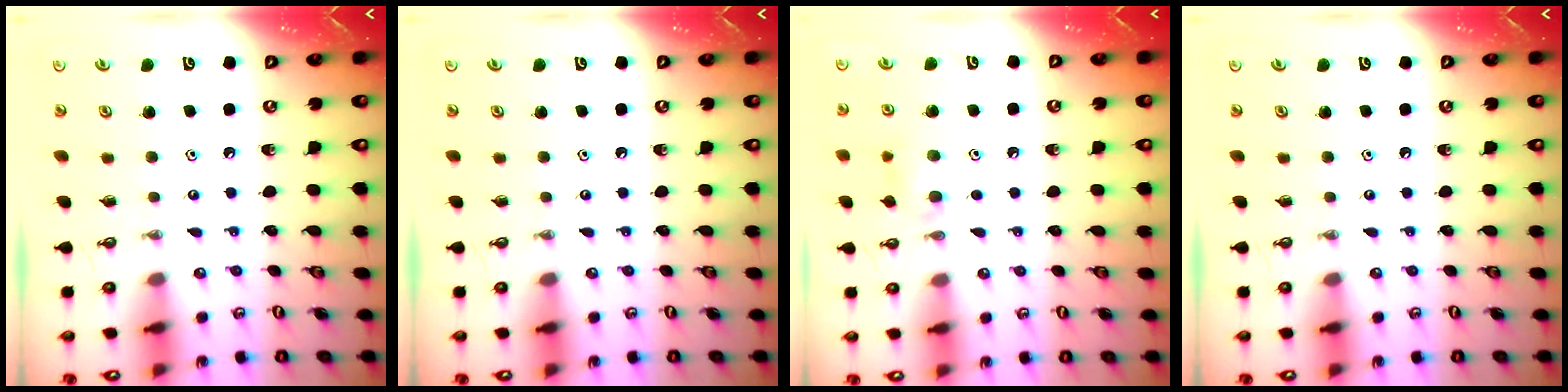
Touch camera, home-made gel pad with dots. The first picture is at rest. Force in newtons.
{"total": 0.0}
{"total": 6.5, "press": 6.4, "slide": 1.4}
{"total": 0.0}